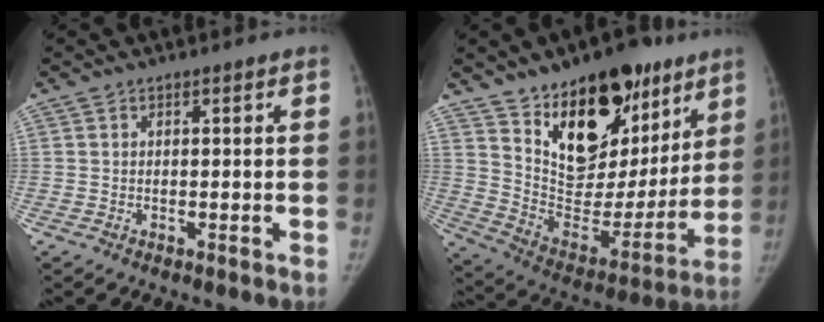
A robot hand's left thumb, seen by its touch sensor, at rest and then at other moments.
{"total": 25.5, "force": [15.3, 13.8, 15.1], "torque": [-0.178, -0.065, 0.250]}